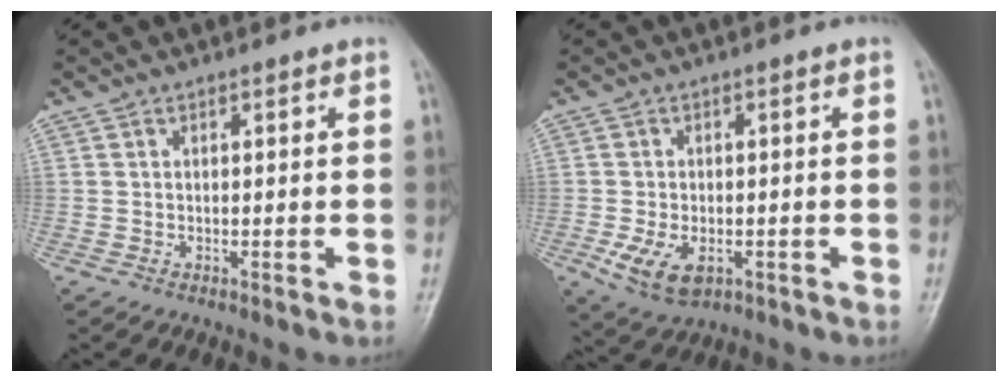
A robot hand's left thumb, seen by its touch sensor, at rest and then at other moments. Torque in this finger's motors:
{"motor_torque": [-0.11, 0.71, 0.65, 0.09, 0.19]}